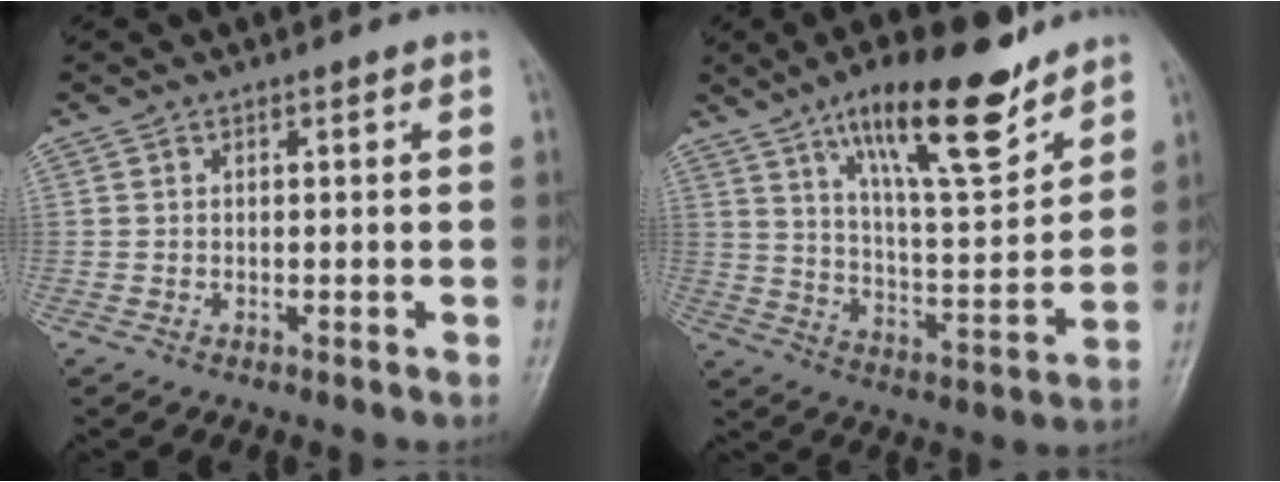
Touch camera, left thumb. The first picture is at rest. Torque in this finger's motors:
{"motor_torque": [1.66, 1.64, 1.55, -1.22, 0.10]}